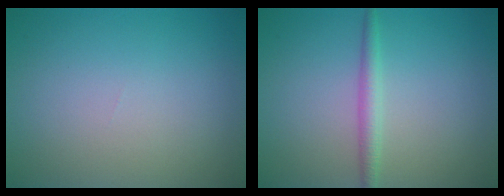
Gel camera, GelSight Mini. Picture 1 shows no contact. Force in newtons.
{"total": 1.8, "press": 1.8, "slide": 0.0}